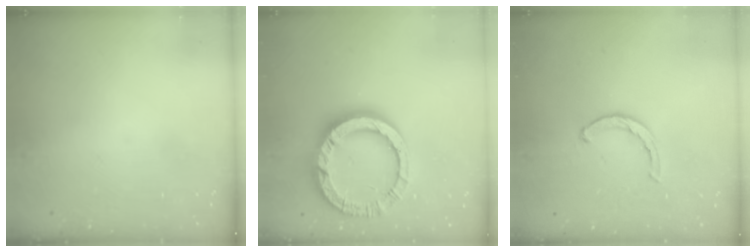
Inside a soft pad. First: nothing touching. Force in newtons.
{"total": 15.9, "press": 15.8, "slide": 2.2}
{"total": 2.7, "press": 2.7, "slide": 0.4}